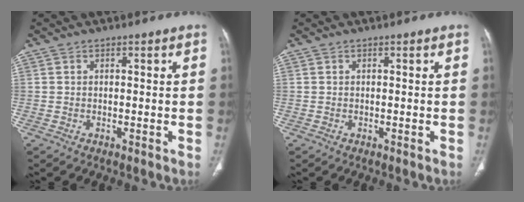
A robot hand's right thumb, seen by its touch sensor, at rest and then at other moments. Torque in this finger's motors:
{"motor_torque": [0.05, 0.05, 0.00, 0.00, 0.00]}